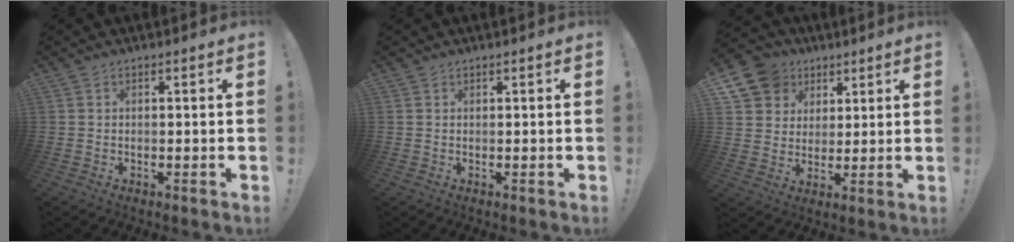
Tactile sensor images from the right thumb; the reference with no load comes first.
{"total": 0.0}
{"total": 11.9, "force": [5.8, 9.8, 3.4], "torque": [-0.055, -0.031, 0.117]}